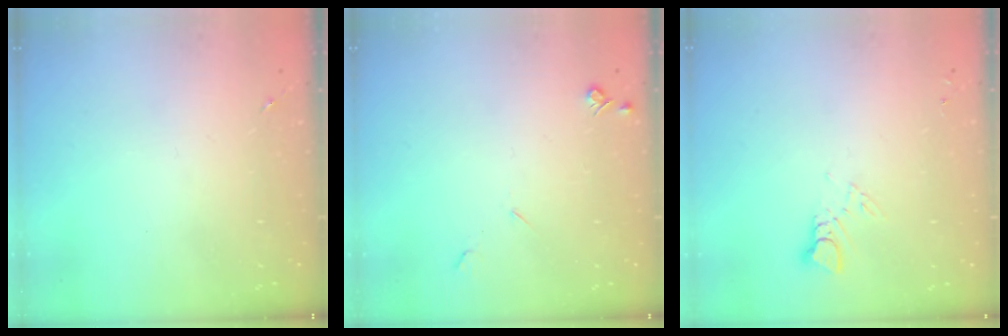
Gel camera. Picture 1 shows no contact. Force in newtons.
{"total": 4.0, "press": 3.9, "slide": 0.7}
{"total": 2.9, "press": 2.9, "slide": 0.2}